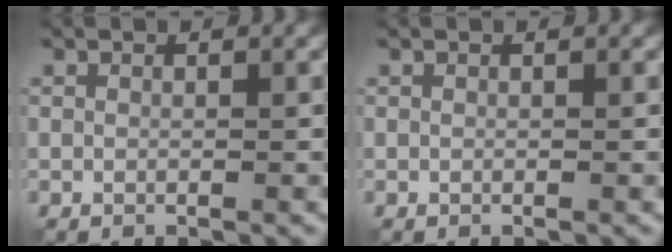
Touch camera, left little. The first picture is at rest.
{"total": 0.0}